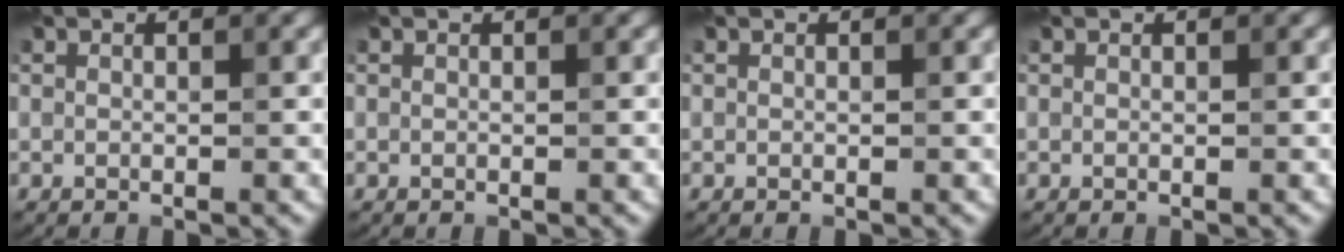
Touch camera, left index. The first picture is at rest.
{"total": 0.0}
{"total": 0.0}
{"total": 0.0}